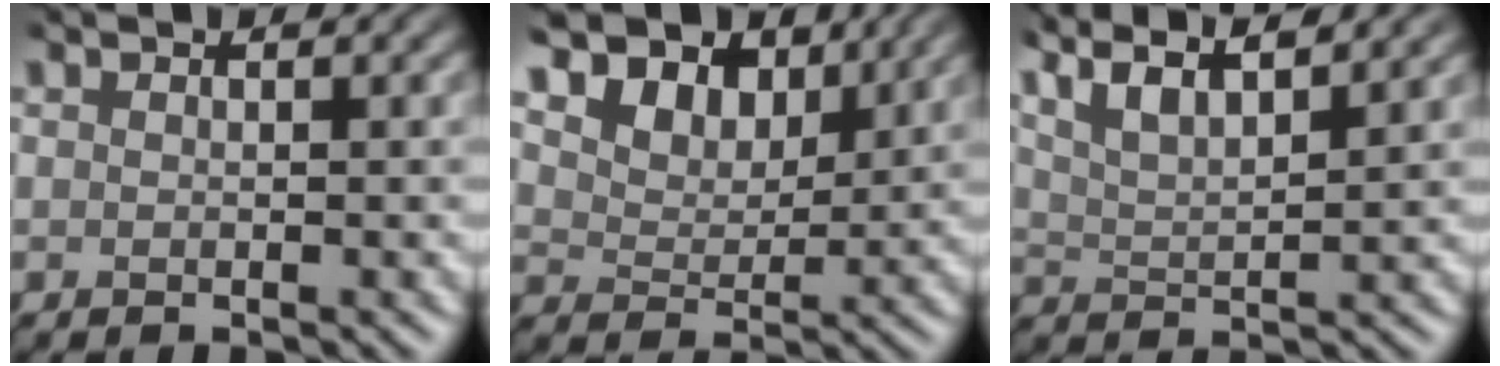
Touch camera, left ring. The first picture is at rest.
{"total": 10.9, "force": [6.6, 6.8, 5.2], "torque": [-0.110, 0.020, 0.110]}
{"total": 9.1, "force": [6.6, 2.7, 5.6], "torque": [-0.107, 0.035, 0.082]}